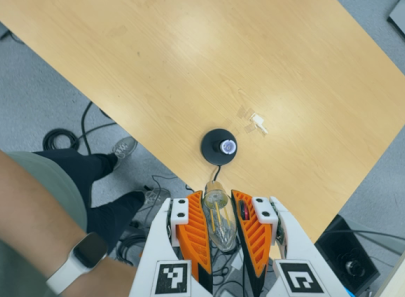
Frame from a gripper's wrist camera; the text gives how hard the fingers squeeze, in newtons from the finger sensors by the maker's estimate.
{"total": 22.2, "left": 23.7, "right": 20.7}